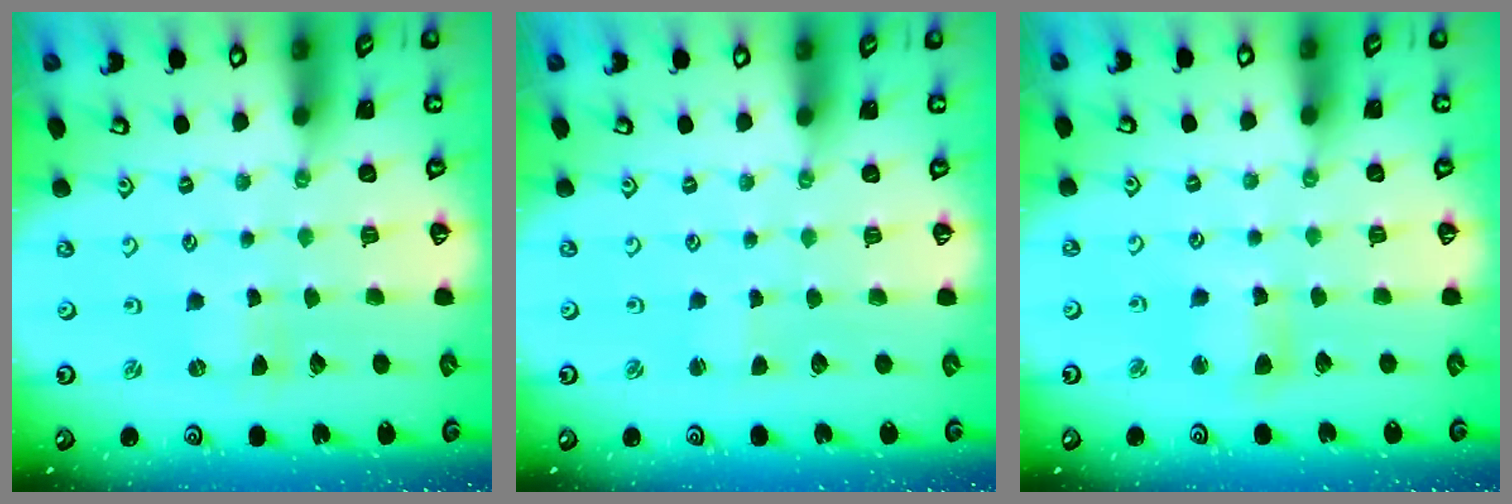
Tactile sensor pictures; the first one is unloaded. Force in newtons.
{"total": 0.8, "press": 0.7, "slide": 0.3}
{"total": 6.2, "press": 6.1, "slide": 0.9}